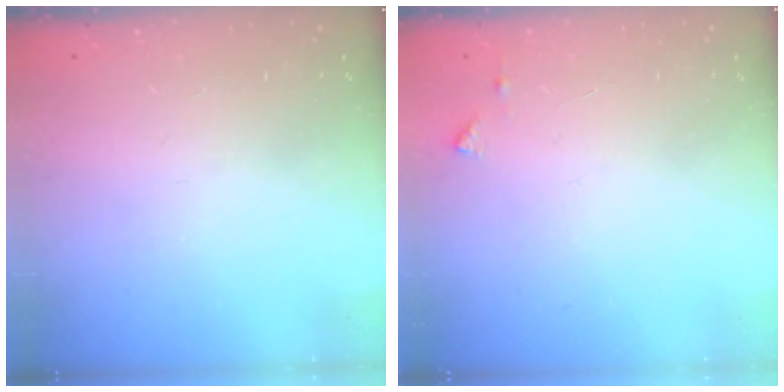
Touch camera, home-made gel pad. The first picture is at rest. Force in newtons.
{"total": 4.1, "press": 4.1, "slide": 0.5}